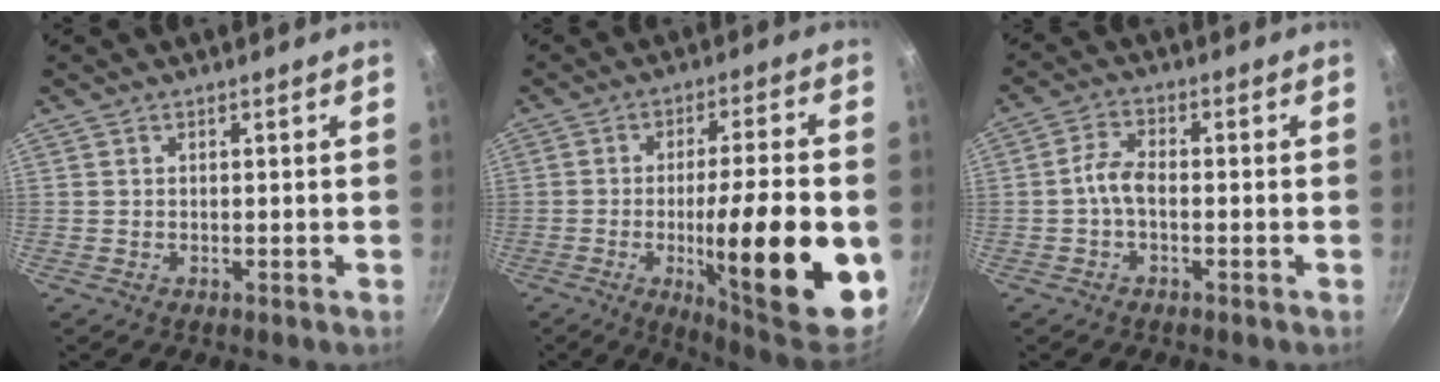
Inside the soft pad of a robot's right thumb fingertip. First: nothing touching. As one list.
[{"total": 22.1, "force": [-4.7, 4.9, 21.0], "torque": [-0.289, 0.011, -0.066]}, {"total": 4.1, "force": [-1.2, 2.1, 3.3], "torque": [-0.067, 0.020, -0.030]}]